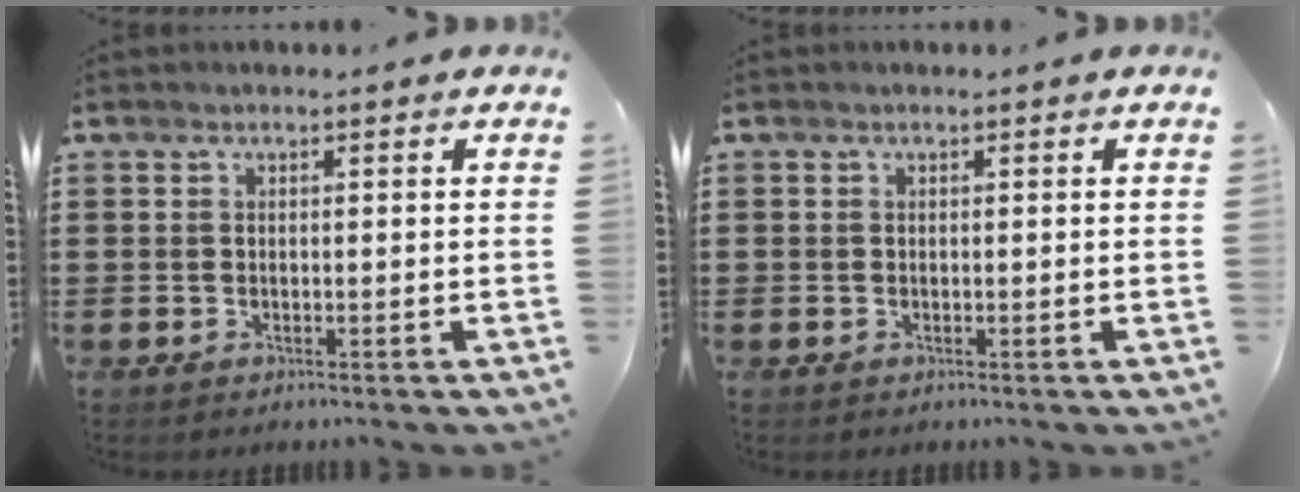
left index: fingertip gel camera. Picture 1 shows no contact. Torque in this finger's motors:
{"motor_torque": [-0.07, 0.10, -0.25, -0.02]}